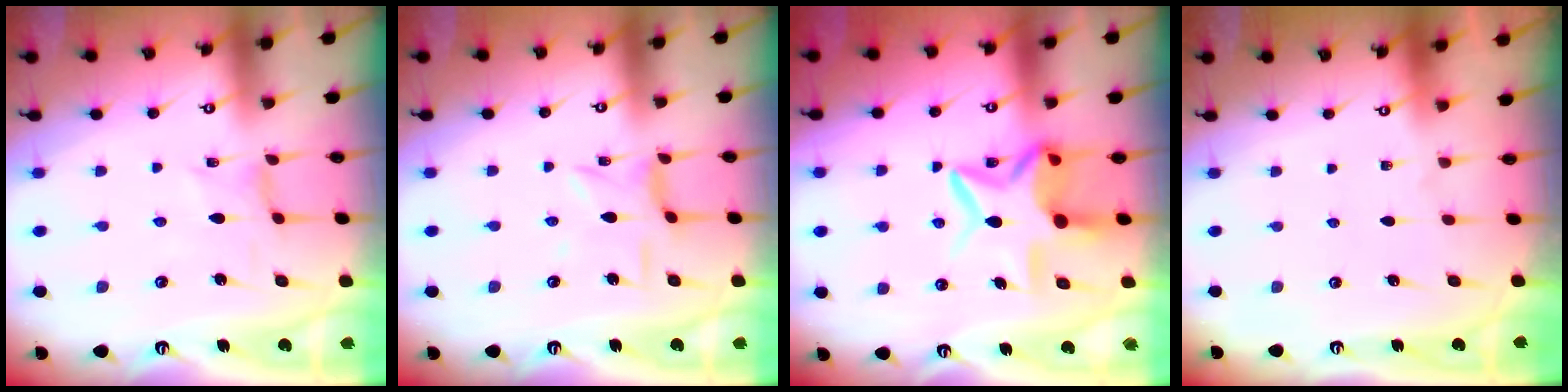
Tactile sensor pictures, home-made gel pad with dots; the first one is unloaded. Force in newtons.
{"total": 2.4, "press": 2.4, "slide": 0.4}
{"total": 12.4, "press": 12.3, "slide": 1.1}
{"total": 0.0}